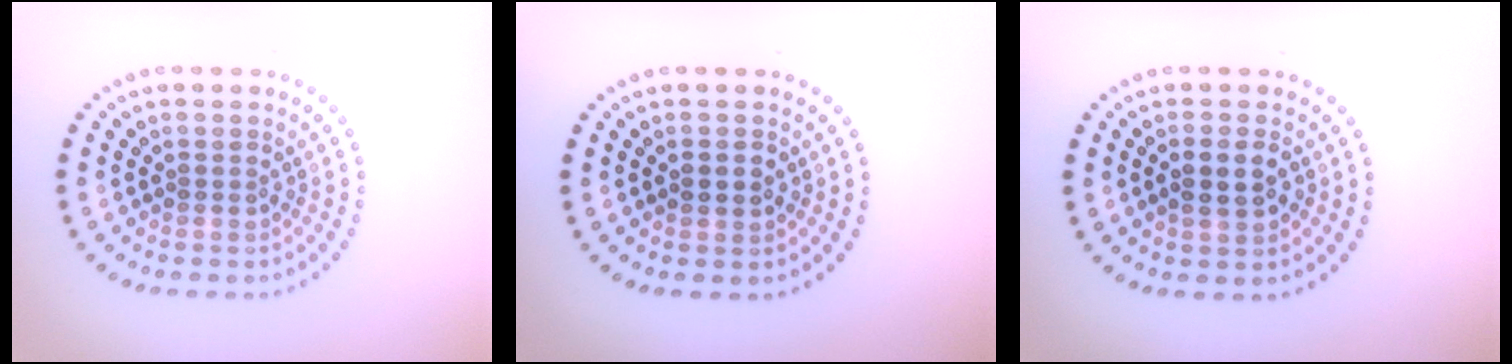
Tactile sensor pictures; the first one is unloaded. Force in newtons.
{"total": 2.0, "press": 2.0, "slide": 0.1}
{"total": 2.6, "press": 2.6, "slide": 0.4}